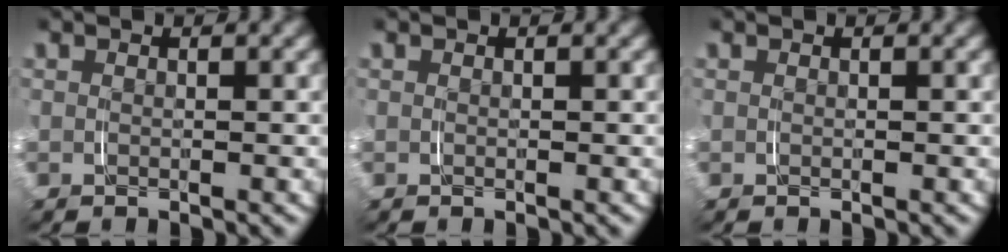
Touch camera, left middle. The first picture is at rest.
{"total": 0.0}
{"total": 0.0}